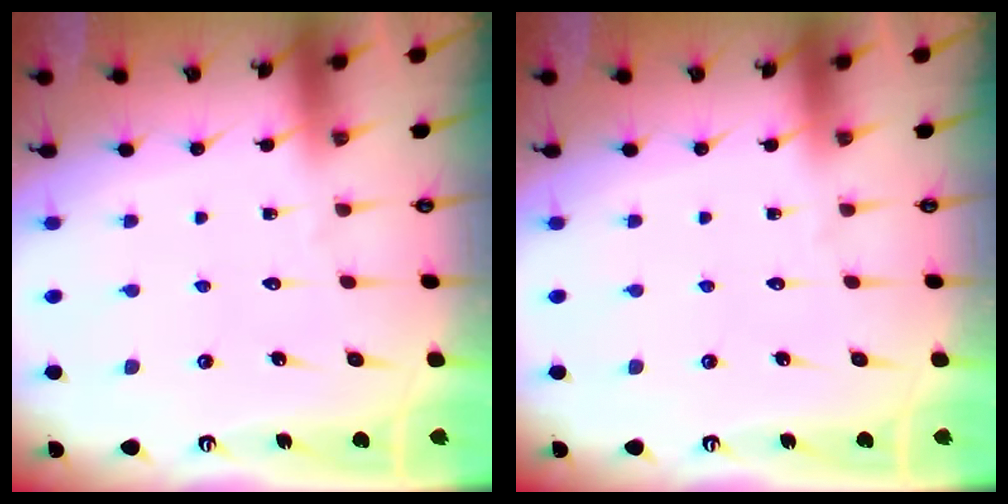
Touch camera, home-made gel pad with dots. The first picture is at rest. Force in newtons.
{"total": 0.0}